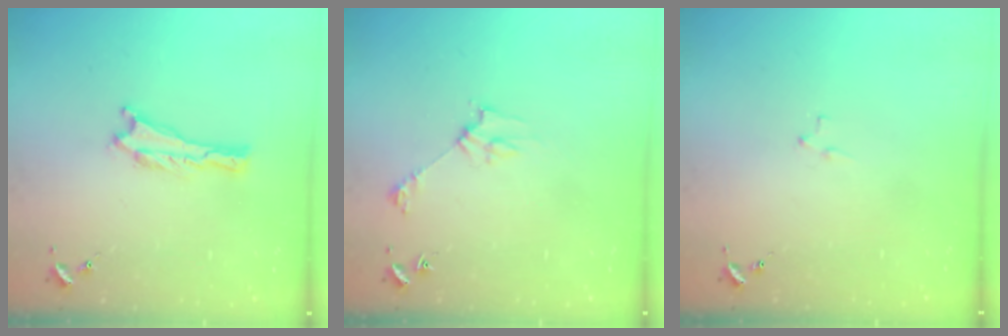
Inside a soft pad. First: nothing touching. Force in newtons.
{"total": 3.1, "press": 3.1, "slide": 0.3}
{"total": 2.1, "press": 2.1, "slide": 0.2}